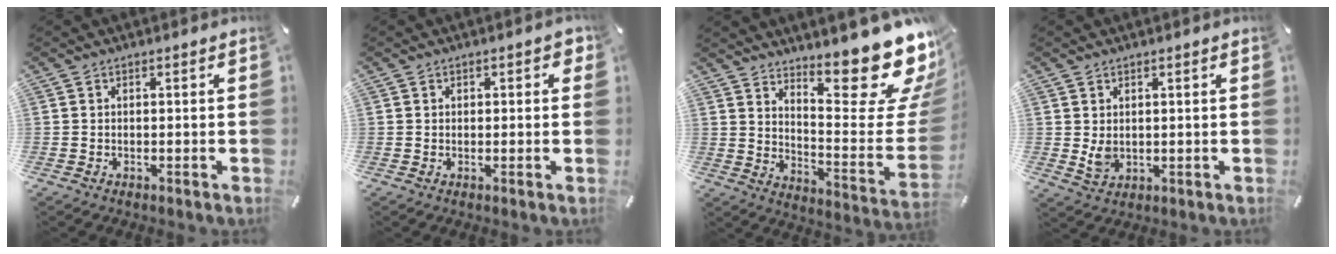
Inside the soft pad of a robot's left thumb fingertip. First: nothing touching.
{"total": 1.4, "force": [0.5, 1.0, 0.8], "torque": [0.001, -0.001, 0.005]}
{"total": 22.9, "force": [17.2, 6.9, 13.3], "torque": [-0.139, -0.147, 0.277]}
{"total": 3.8, "force": [1.1, 3.0, 2.1], "torque": [-0.046, -0.007, 0.019]}